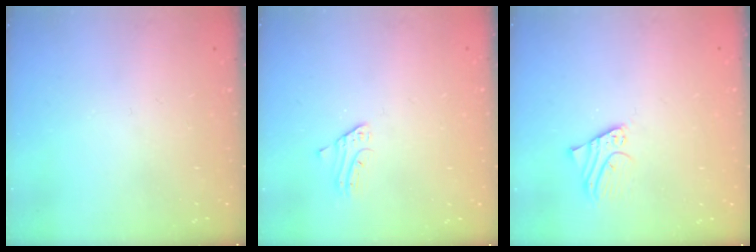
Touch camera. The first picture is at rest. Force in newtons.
{"total": 2.3, "press": 2.3, "slide": 0.2}
{"total": 1.7, "press": 1.6, "slide": 0.1}